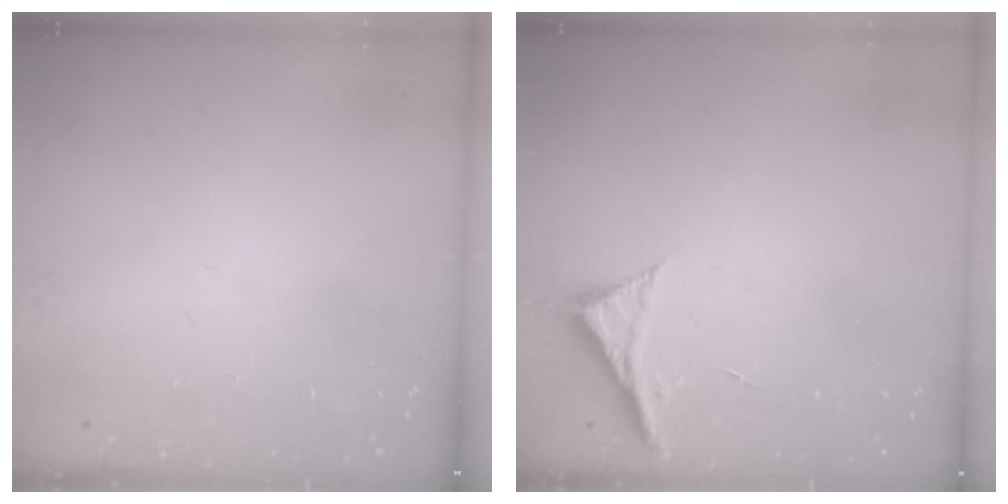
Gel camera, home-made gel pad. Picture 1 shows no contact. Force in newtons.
{"total": 5.4, "press": 5.4, "slide": 0.7}